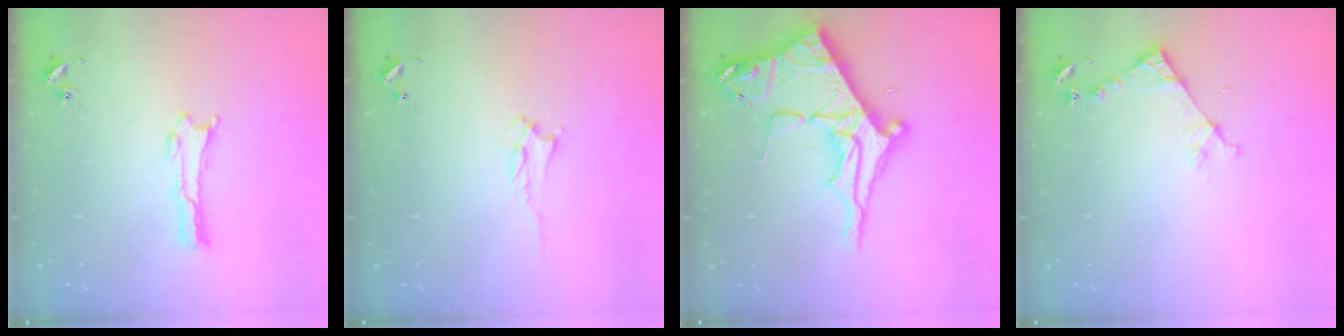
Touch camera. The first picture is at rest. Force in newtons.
{"total": 2.0, "press": 1.9, "slide": 0.3}
{"total": 10.1, "press": 10.1, "slide": 1.1}
{"total": 4.5, "press": 4.5, "slide": 0.3}